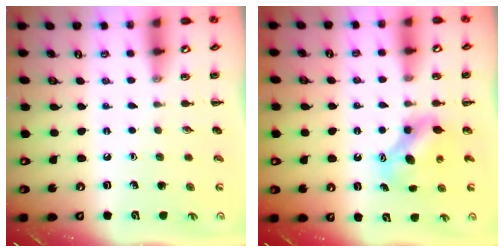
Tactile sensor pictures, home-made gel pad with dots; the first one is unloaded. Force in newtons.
{"total": 7.7, "press": 7.7, "slide": 0.6}